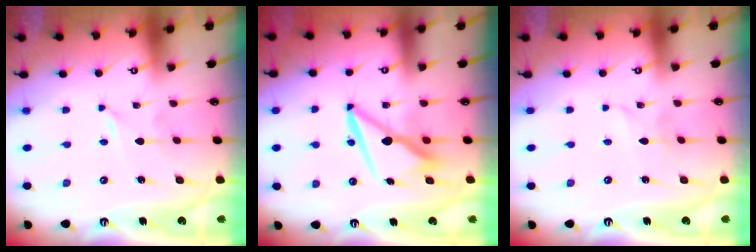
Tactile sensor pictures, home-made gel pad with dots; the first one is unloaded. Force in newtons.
{"total": 8.6, "press": 8.4, "slide": 1.6}
{"total": 2.3, "press": 2.3, "slide": 0.0}